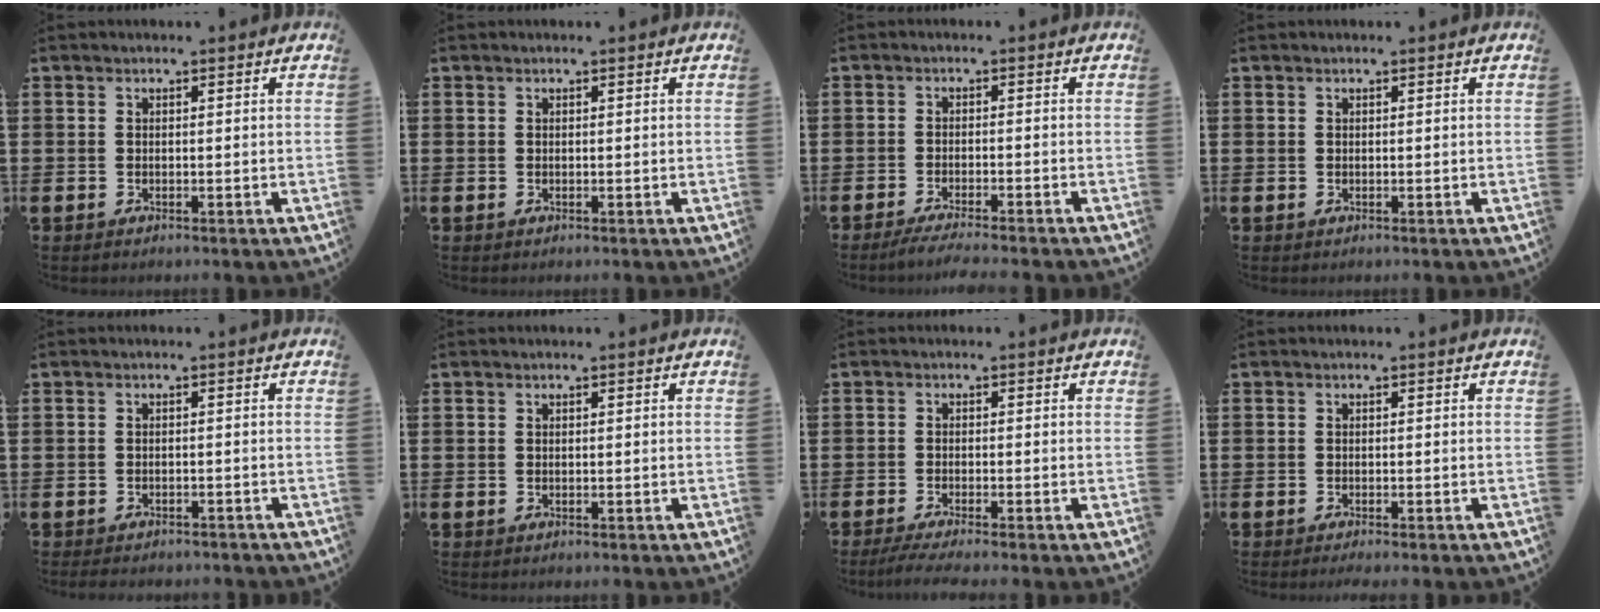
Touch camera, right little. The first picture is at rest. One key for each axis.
{"total": 0.0}
{"total": 2.6, "fx": -2.2, "fy": -0.2, "fz": 1.4, "tx": -0.020, "ty": -0.002, "tz": -0.041}
{"total": 0.0}
{"total": 0.8, "fx": -0.8, "fy": 0.1, "fz": 0.1, "tx": -0.006, "ty": 0.000, "tz": -0.016}
{"total": 0.0}
{"total": 1.7, "fx": -1.0, "fy": 0.0, "fz": 1.3, "tx": -0.020, "ty": 0.001, "tz": -0.019}
{"total": 0.6, "fx": -0.5, "fy": -0.1, "fz": 0.3, "tx": -0.004, "ty": -0.003, "tz": -0.009}